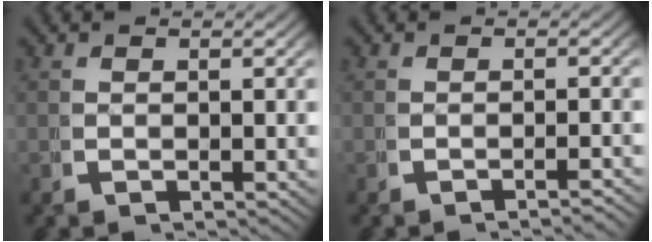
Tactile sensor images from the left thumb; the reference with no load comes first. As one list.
[{"total": 1.7, "force": [-1.4, -0.1, 0.9], "torque": [-0.013, 0.007, -0.025]}]